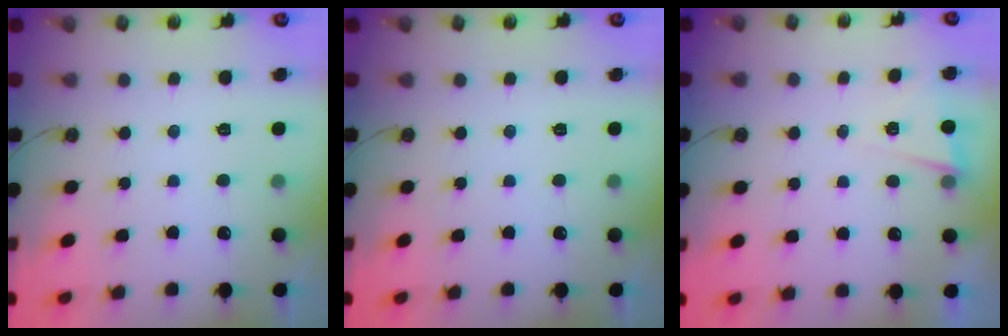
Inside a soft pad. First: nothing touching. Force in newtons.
{"total": 0.0}
{"total": 2.9, "press": 2.6, "slide": 1.3}